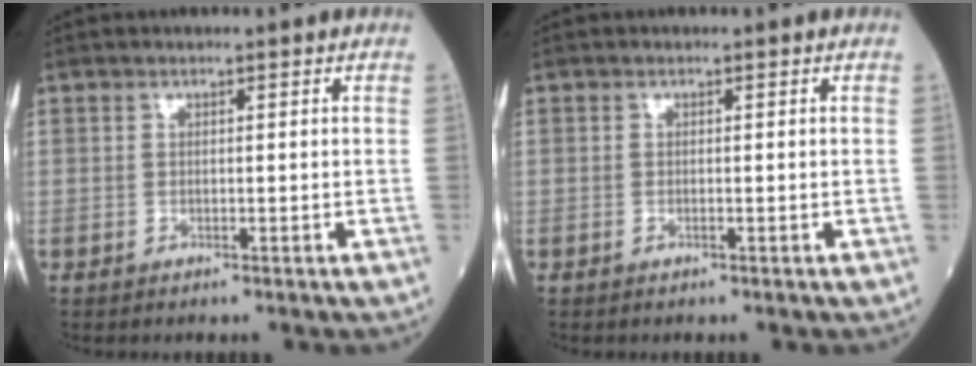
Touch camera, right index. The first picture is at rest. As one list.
[{"total": 0.0}]